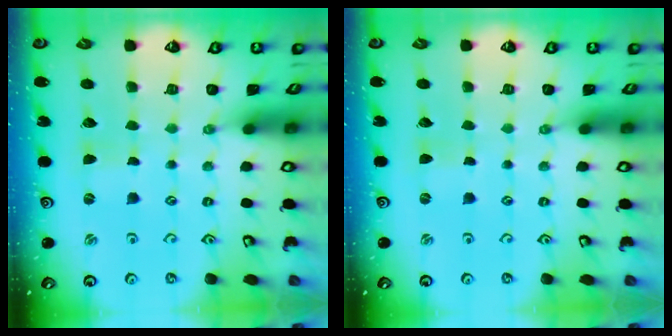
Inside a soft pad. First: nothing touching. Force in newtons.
{"total": 0.0}